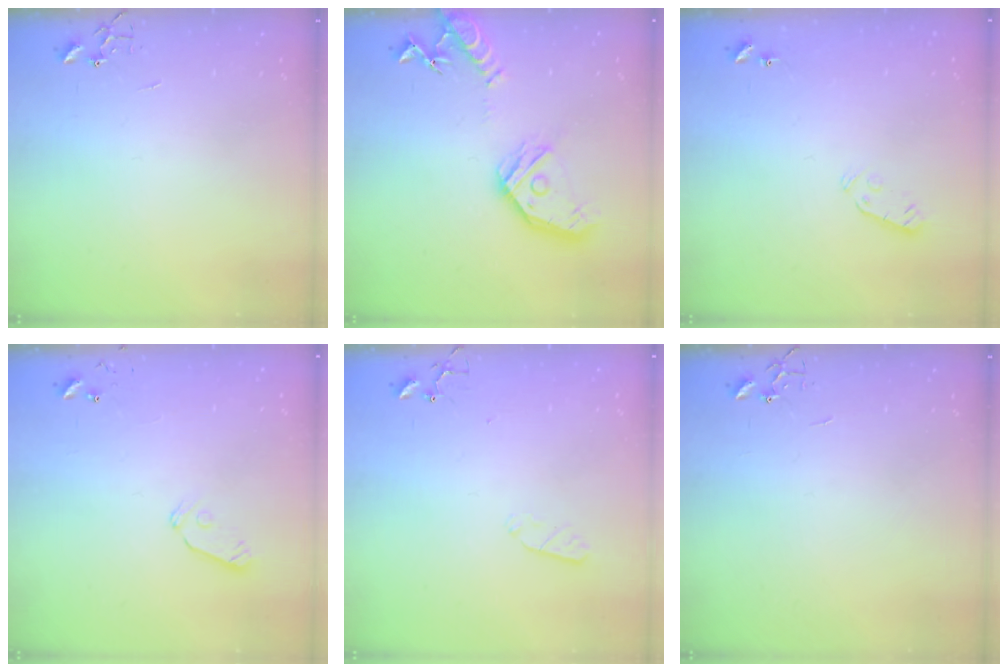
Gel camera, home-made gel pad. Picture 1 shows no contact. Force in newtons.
{"total": 17.1, "press": 16.9, "slide": 2.2}
{"total": 3.1, "press": 3.0, "slide": 0.9}
{"total": 6.0, "press": 6.0, "slide": 0.7}
{"total": 3.6, "press": 3.6, "slide": 0.5}
{"total": 0.0}